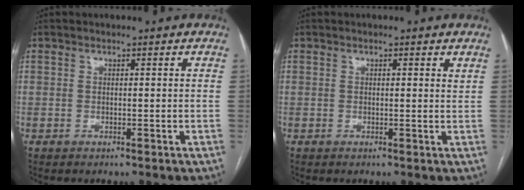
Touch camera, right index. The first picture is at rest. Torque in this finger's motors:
{"motor_torque": [-0.11, -0.01, -0.03, 0.00]}